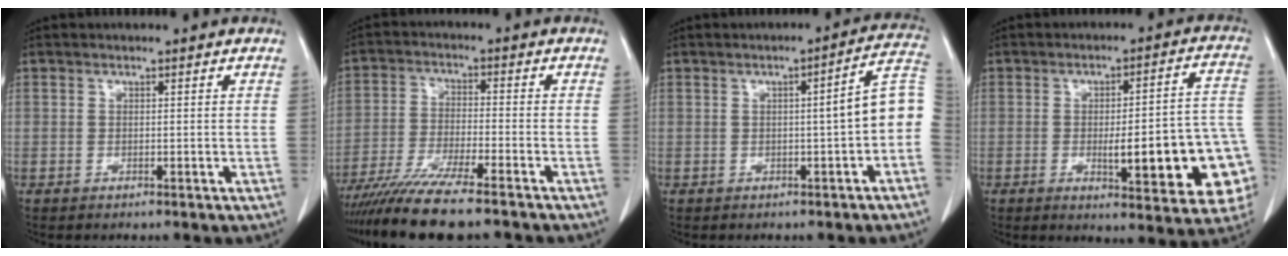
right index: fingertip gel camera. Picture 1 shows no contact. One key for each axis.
{"total": 12.9, "fx": -10.6, "fy": 0.5, "fz": 7.3, "tx": -0.124, "ty": -0.034, "tz": -0.178}
{"total": 6.9, "fx": -0.8, "fy": 0.5, "fz": 6.8, "tx": -0.080, "ty": 0.024, "tz": -0.015}
{"total": 17.4, "fx": -4.1, "fy": 3.3, "fz": 16.6, "tx": -0.132, "ty": 0.030, "tz": -0.033}